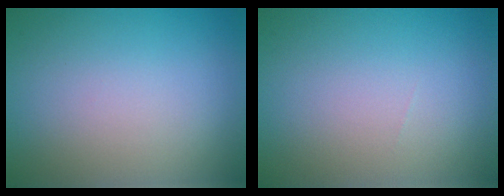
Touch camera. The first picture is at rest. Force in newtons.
{"total": 0.0}